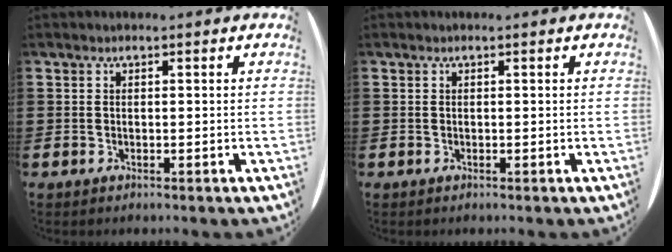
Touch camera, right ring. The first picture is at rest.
{"total": 0.0}